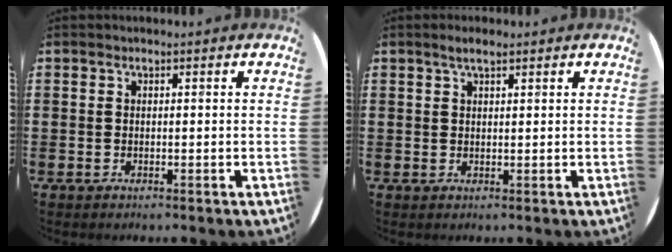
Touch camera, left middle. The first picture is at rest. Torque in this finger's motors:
{"motor_torque": [0.68, -0.36, 0.01, -0.01]}